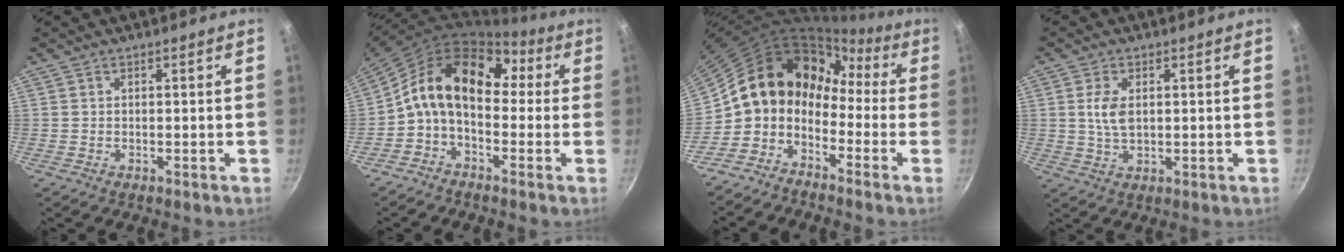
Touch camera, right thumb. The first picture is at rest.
{"total": 15.9, "force": [1.1, 10.7, 11.7], "torque": [-0.188, 0.050, -0.009]}
{"total": 12.7, "force": [-2.9, 10.0, 7.3], "torque": [-0.105, 0.071, -0.085]}
{"total": 4.9, "force": [0.9, 2.8, 4.0], "torque": [-0.076, -0.003, 0.018]}